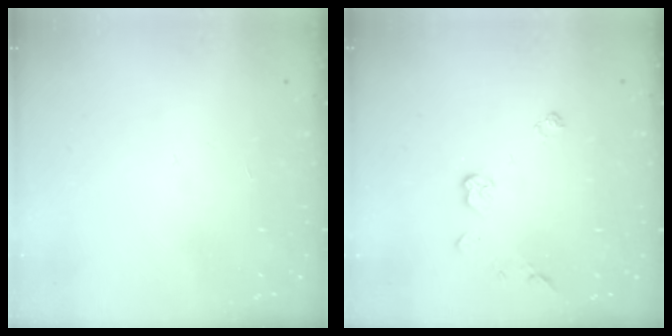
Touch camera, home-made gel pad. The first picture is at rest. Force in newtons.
{"total": 5.1, "press": 5.1, "slide": 0.6}